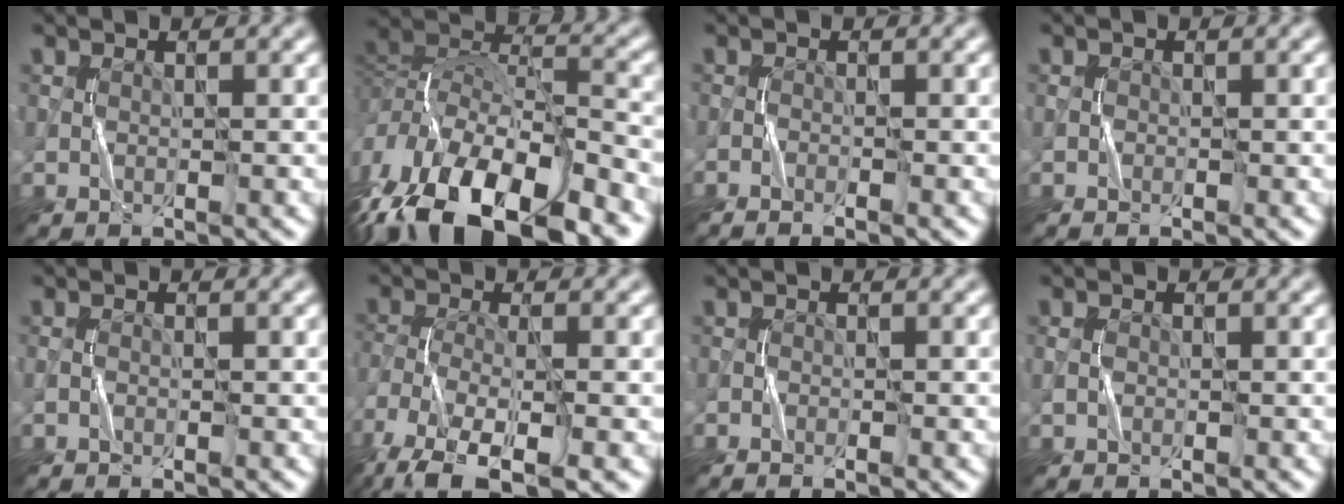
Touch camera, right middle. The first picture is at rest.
{"total": 15.5, "force": [-8.8, 6.8, 10.8], "torque": [-0.214, 0.016, -0.163]}
{"total": 1.6, "force": [-1.3, 0.0, 1.0], "torque": [-0.029, 0.001, -0.026]}
{"total": 0.5, "force": [-0.3, 0.3, 0.3], "torque": [-0.006, 0.003, -0.006]}
{"total": 0.7, "force": [-0.5, 0.1, 0.5], "torque": [-0.012, 0.002, -0.011]}
{"total": 8.5, "force": [-5.9, 2.3, 5.7], "torque": [-0.118, -0.010, -0.116]}
{"total": 1.0, "force": [-0.8, 0.0, 0.6], "torque": [-0.015, 0.002, -0.016]}
{"total": 0.8, "force": [-0.3, 0.4, 0.6], "torque": [-0.016, 0.003, -0.007]}